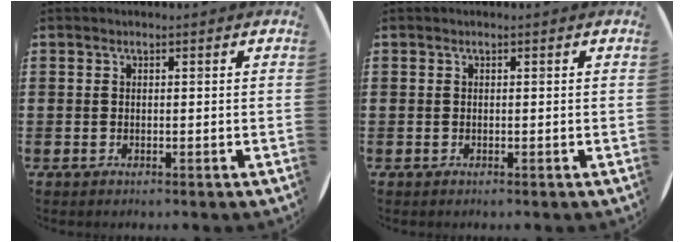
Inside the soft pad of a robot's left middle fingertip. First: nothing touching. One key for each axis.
{"total": 0.0}